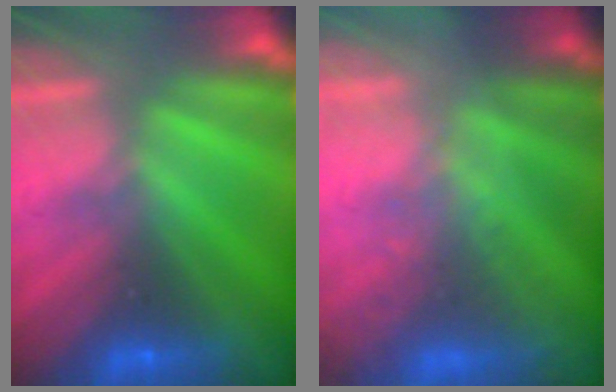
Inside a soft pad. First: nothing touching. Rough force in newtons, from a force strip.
{"total": 5.6}